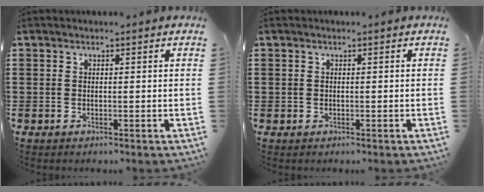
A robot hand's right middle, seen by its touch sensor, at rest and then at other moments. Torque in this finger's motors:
{"motor_torque": [-0.49, 0.49, 0.00, -0.01]}